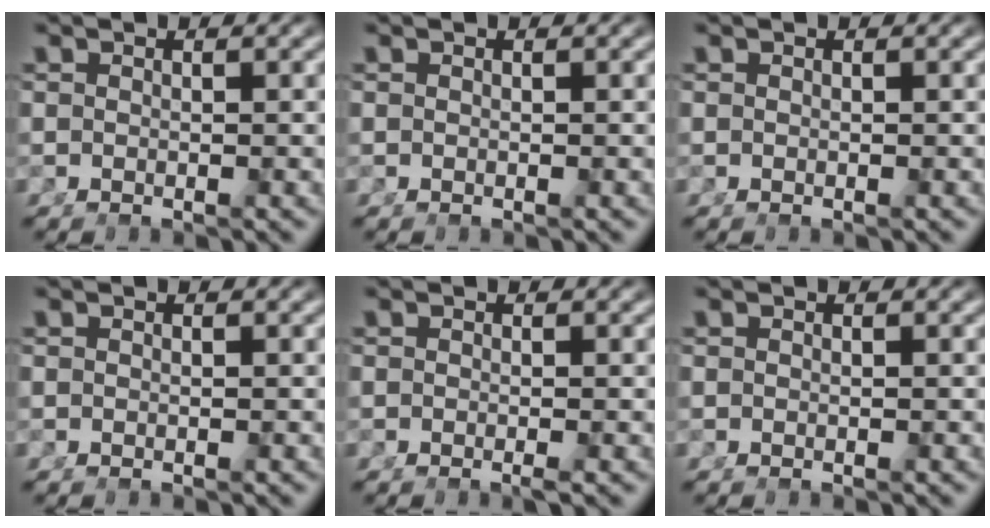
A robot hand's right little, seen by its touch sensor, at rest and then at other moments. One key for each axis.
{"total": 0.0}
{"total": 0.0}
{"total": 0.0}
{"total": 0.5, "fx": -0.4, "fy": 0.0, "fz": 0.4, "tx": -0.004, "ty": 0.001, "tz": -0.009}
{"total": 0.0}